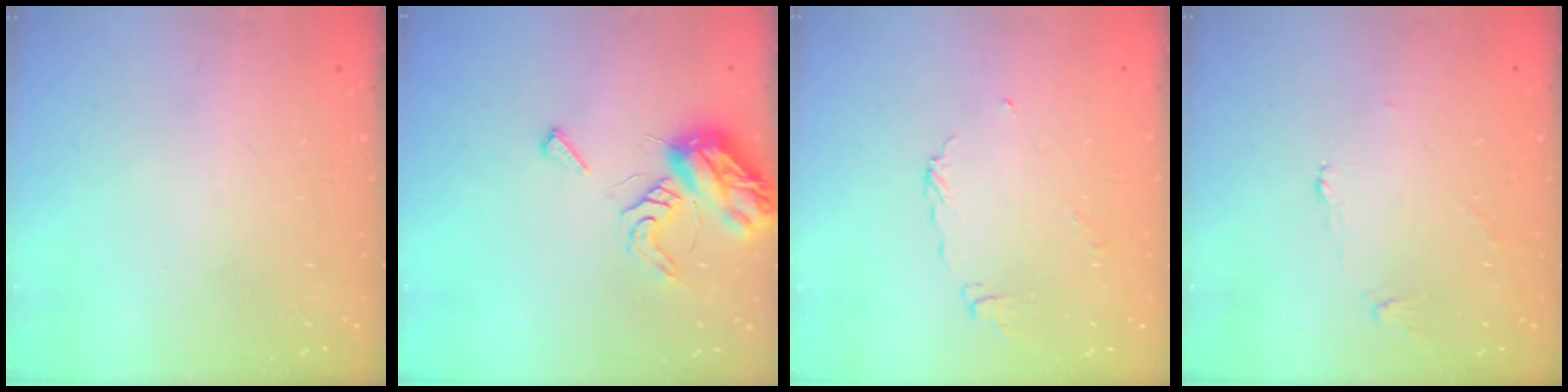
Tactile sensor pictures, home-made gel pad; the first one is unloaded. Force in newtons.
{"total": 8.1, "press": 8.1, "slide": 0.8}
{"total": 6.3, "press": 6.3, "slide": 0.3}
{"total": 1.9, "press": 1.8, "slide": 0.3}